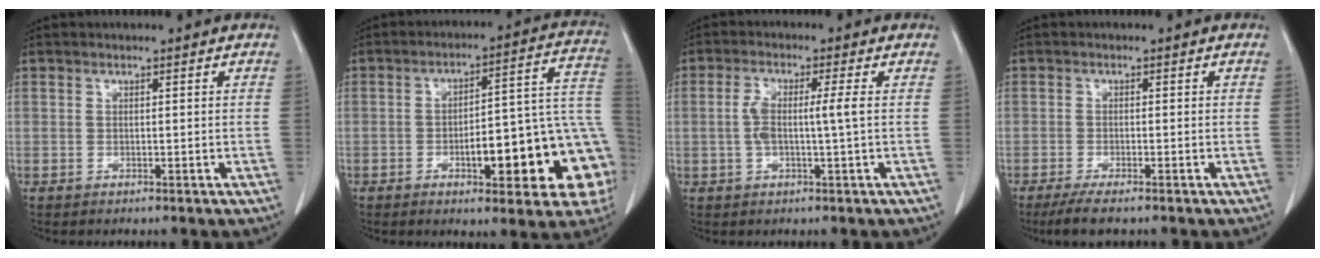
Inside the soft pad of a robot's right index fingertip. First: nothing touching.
{"total": 18.6, "force": [-5.3, 4.9, 17.2], "torque": [-0.136, 0.046, -0.054]}
{"total": 4.9, "force": [0.0, 0.3, 4.8], "torque": [-0.103, 0.010, 0.001]}
{"total": 4.4, "force": [-3.2, 0.6, 2.9], "torque": [-0.052, -0.011, -0.054]}